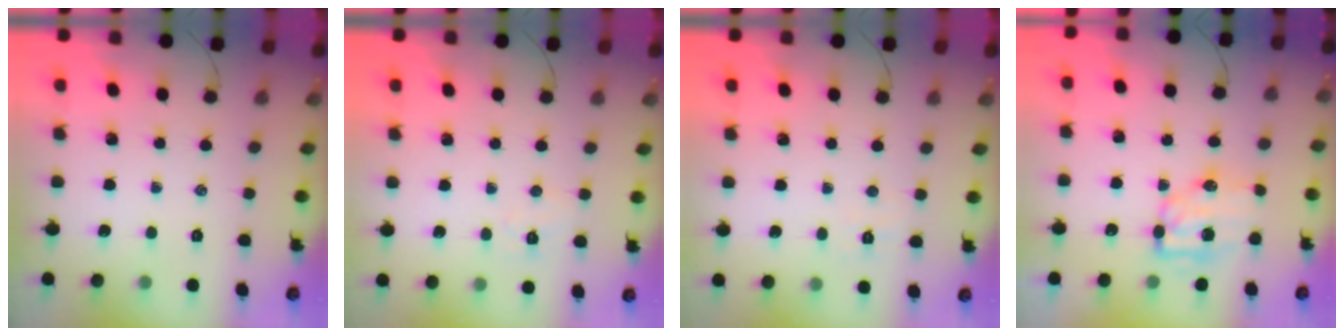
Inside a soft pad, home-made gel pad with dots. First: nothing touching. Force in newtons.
{"total": 4.8, "press": 4.7, "slide": 0.8}
{"total": 3.8, "press": 3.7, "slide": 0.8}
{"total": 8.1, "press": 8.0, "slide": 0.9}